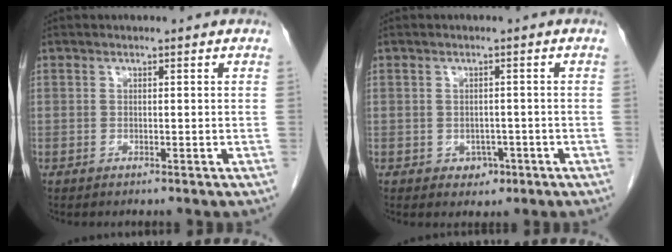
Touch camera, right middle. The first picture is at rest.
{"total": 2.3, "force": [-1.0, 1.8, 1.0], "torque": [-0.009, 0.005, -0.006]}